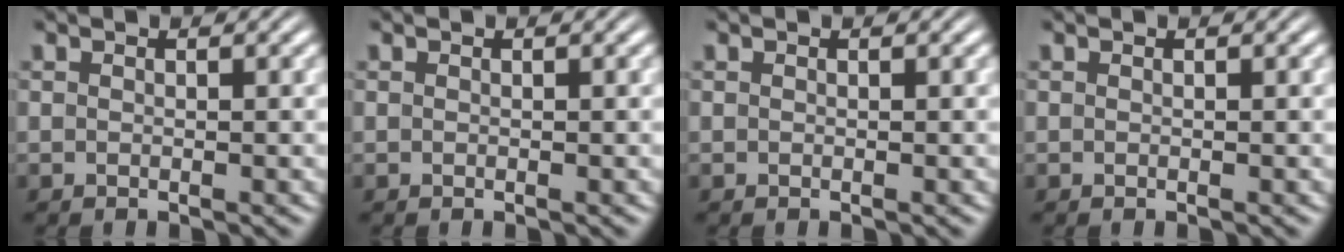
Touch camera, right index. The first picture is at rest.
{"total": 0.0}
{"total": 0.0}
{"total": 0.0}